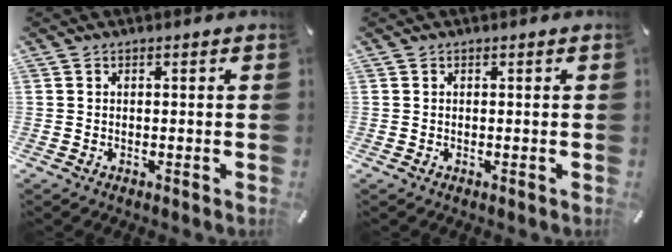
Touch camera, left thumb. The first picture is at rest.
{"total": 0.0}